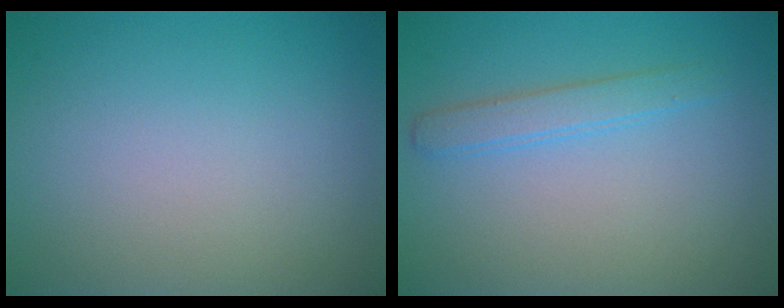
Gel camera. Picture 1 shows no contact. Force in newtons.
{"total": 2.0, "press": 2.0, "slide": 0.0}